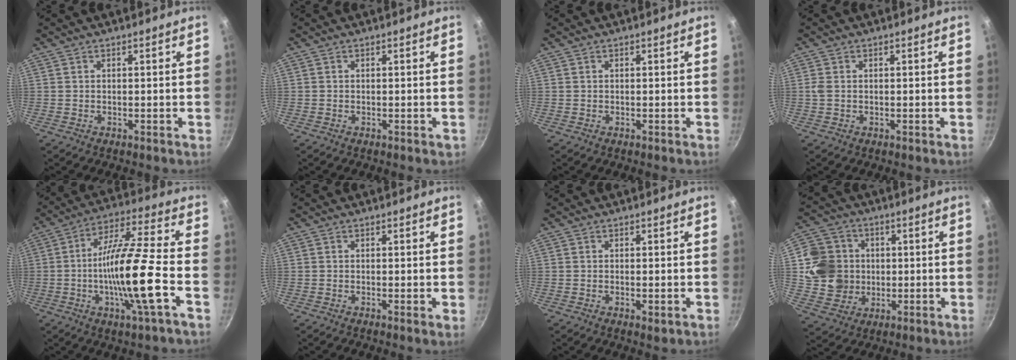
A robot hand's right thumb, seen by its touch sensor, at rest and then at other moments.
{"total": 0.5, "force": [-0.2, 0.4, 0.3], "torque": [-0.001, 0.002, -0.005]}
{"total": 0.0}
{"total": 1.4, "force": [0.0, 1.0, 1.0], "torque": [-0.022, 0.001, 0.000]}
{"total": 16.7, "force": [-4.3, 1.8, 16.0], "torque": [-0.274, 0.026, -0.088]}
{"total": 1.0, "force": [0.0, 0.1, 1.0], "torque": [-0.015, -0.004, -0.004]}
{"total": 2.0, "force": [-0.5, 0.8, 1.7], "torque": [-0.029, -0.006, -0.007]}
{"total": 12.1, "force": [1.0, 11.2, 4.4], "torque": [-0.052, 0.007, 0.022]}